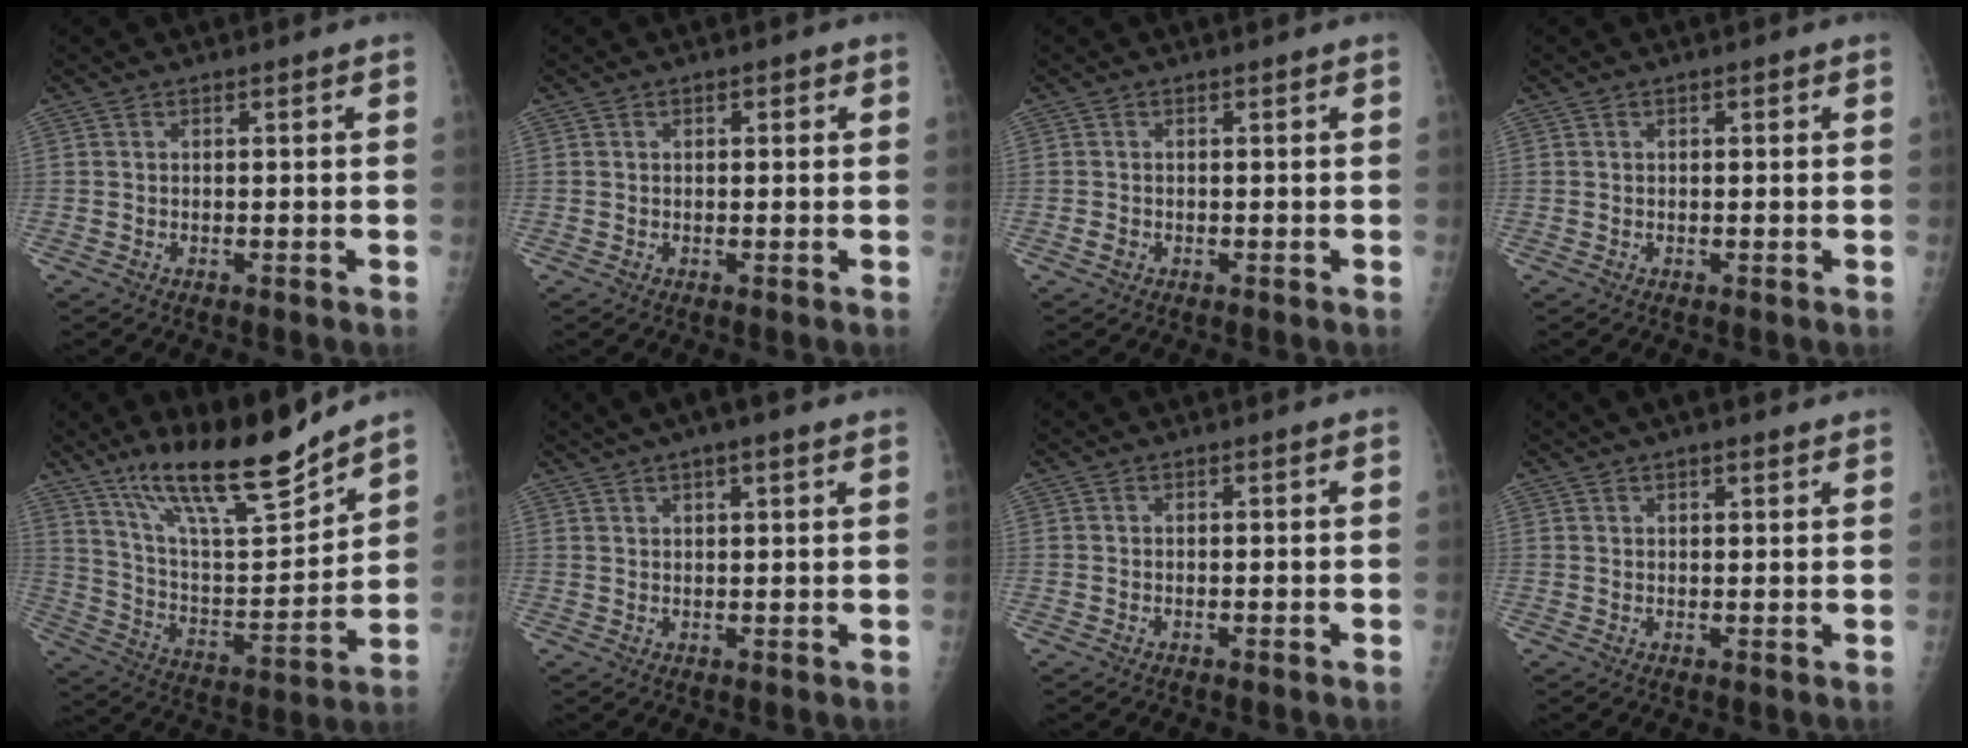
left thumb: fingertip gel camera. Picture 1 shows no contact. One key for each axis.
{"total": 1.2, "fx": 0.6, "fy": 0.8, "fz": 0.6, "tx": 0.003, "ty": -0.001, "tz": 0.005}
{"total": 0.9, "fx": 0.0, "fy": 0.8, "fz": 0.4, "tx": -0.003, "ty": 0.001, "tz": 0.001}
{"total": 0.6, "fx": 0.4, "fy": 0.4, "fz": 0.3, "tx": 0.002, "ty": -0.001, "tz": 0.003}
{"total": 19.8, "fx": 15.8, "fy": 3.9, "fz": 11.2, "tx": -0.155, "ty": -0.097, "tz": 0.279}
{"total": 9.1, "fx": 6.3, "fy": 2.3, "fz": 6.2, "tx": -0.089, "ty": 0.015, "tz": 0.099}
{"total": 0.0}
{"total": 6.3, "fx": 4.7, "fy": 2.0, "fz": 3.6, "tx": -0.040, "ty": 0.007, "tz": 0.073}